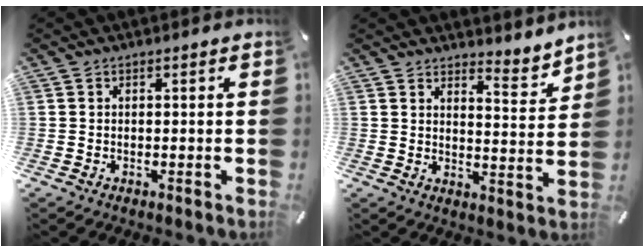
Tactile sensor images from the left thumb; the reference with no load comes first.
{"total": 5.3, "force": [4.8, 1.9, 0.9], "torque": [0.001, -0.051, 0.080]}